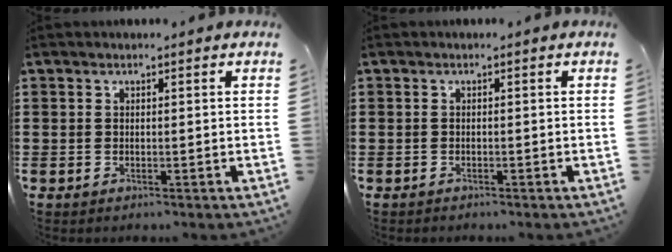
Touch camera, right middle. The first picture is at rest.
{"total": 0.5, "force": [-0.5, 0.2, -0.1], "torque": [0.000, 0.002, -0.012]}